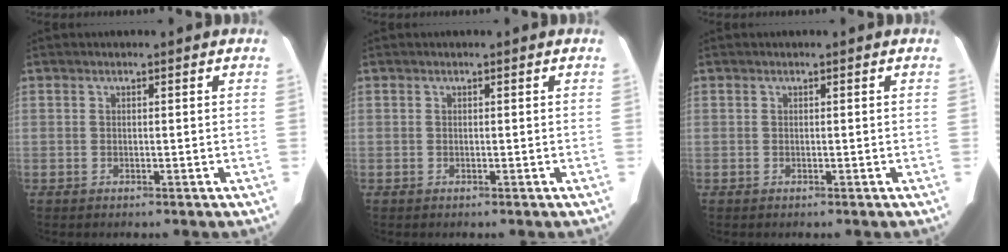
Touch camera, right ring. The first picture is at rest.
{"total": 0.0}
{"total": 0.0}